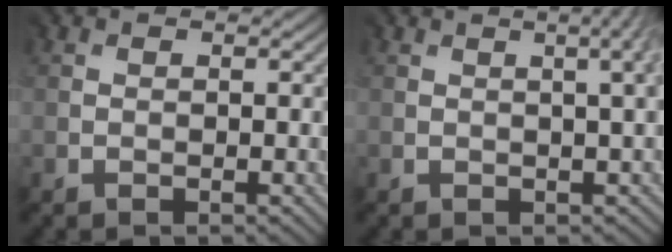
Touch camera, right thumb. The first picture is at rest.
{"total": 3.6, "force": [1.5, 1.1, 3.1], "torque": [-0.012, 0.028, -0.003]}